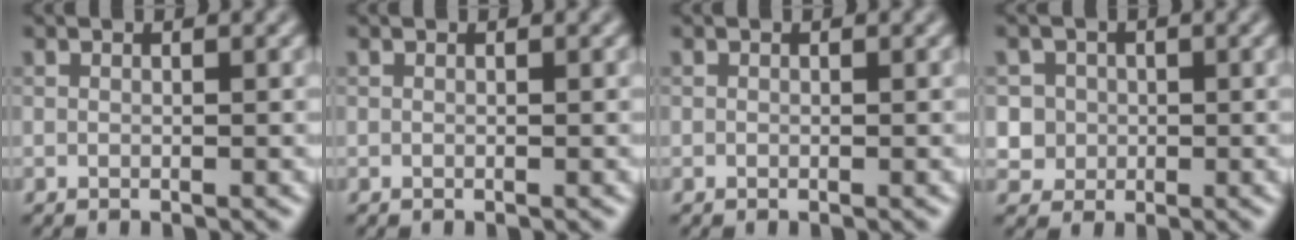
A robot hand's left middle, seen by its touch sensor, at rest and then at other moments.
{"total": 0.0}
{"total": 0.0}
{"total": 3.5, "force": [0.3, 3.4, 0.8], "torque": [0.001, 0.019, 0.005]}